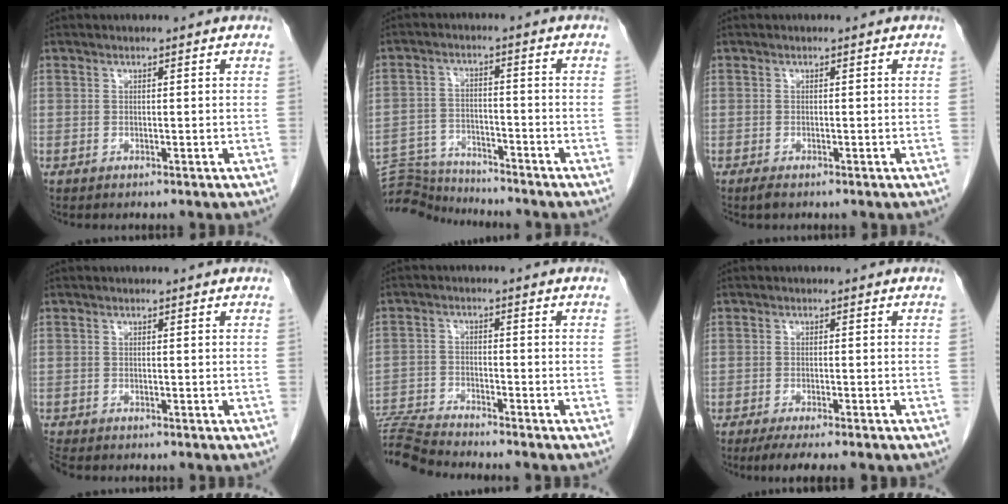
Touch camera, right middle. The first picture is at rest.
{"total": 8.7, "force": [-8.7, 0.7, 0.3], "torque": [-0.006, 0.005, -0.151]}
{"total": 0.9, "force": [-0.7, 0.2, 0.6], "torque": [-0.019, -0.004, -0.013]}
{"total": 1.3, "force": [-1.3, -0.1, 0.1], "torque": [-0.009, -0.008, -0.026]}
{"total": 8.7, "force": [-8.5, -1.1, 1.7], "torque": [-0.029, -0.007, -0.153]}
{"total": 7.3, "force": [-5.6, 1.0, 4.6], "torque": [-0.056, -0.013, -0.078]}